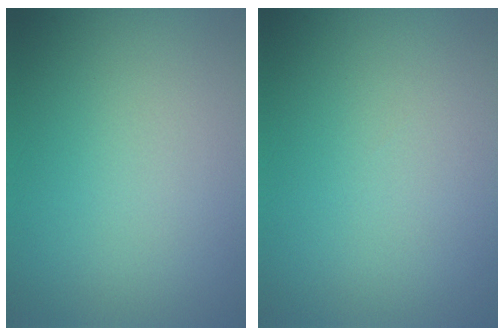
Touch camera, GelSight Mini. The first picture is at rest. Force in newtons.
{"total": 0.0}